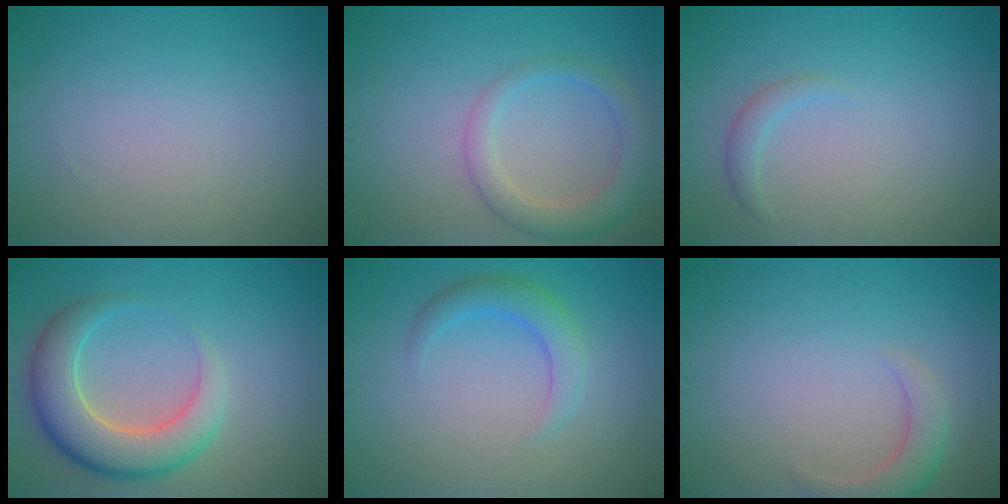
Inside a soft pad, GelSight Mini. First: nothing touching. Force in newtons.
{"total": 3.5, "press": 3.5, "slide": 0.3}
{"total": 1.2, "press": 1.2, "slide": 0.2}
{"total": 6.8, "press": 6.7, "slide": 0.6}
{"total": 2.8, "press": 2.8, "slide": 0.2}
{"total": 2.7, "press": 2.7, "slide": 0.3}